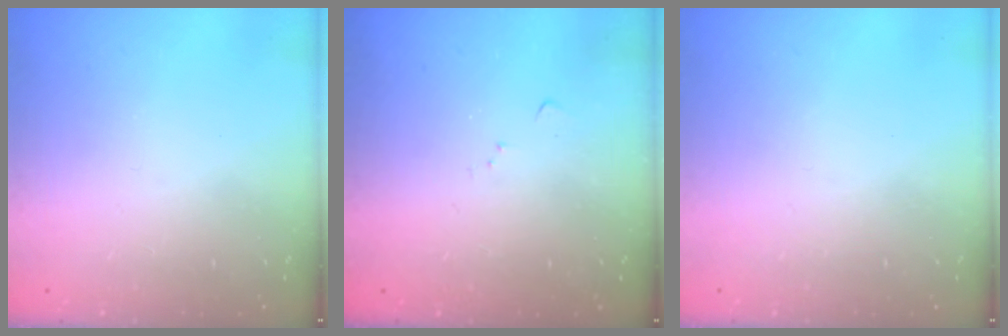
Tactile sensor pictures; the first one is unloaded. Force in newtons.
{"total": 4.5, "press": 4.4, "slide": 0.5}
{"total": 0.0}